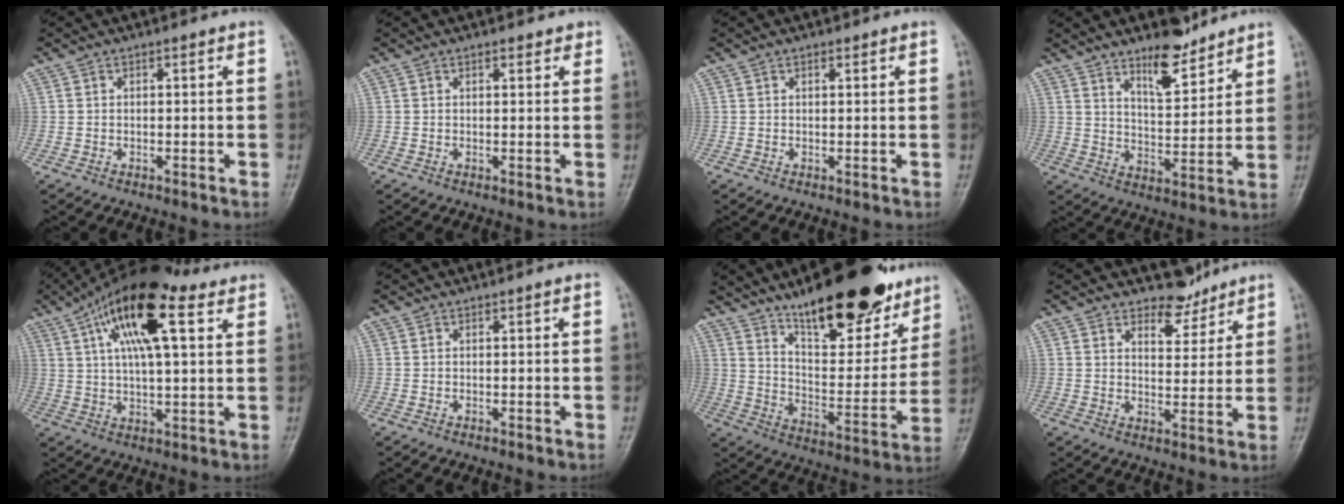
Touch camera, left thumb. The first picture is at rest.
{"total": 1.8, "force": [1.4, 0.9, 0.7], "torque": [0.001, -0.006, 0.014]}
{"total": 0.7, "force": [0.6, 0.3, 0.3], "torque": [-0.006, -0.004, 0.008]}
{"total": 9.5, "force": [7.3, 3.1, 5.2], "torque": [-0.066, -0.062, 0.126]}
{"total": 17.5, "force": [8.3, 6.1, 14.1], "torque": [-0.224, 0.000, 0.138]}
{"total": 0.5, "force": [0.5, 0.0, 0.1], "torque": [-0.006, 0.009, 0.012]}
{"total": 24.4, "force": [17.1, 8.3, 15.2], "torque": [-0.179, -0.080, 0.270]}
{"total": 5.6, "force": [4.9, 2.5, 1.1], "torque": [0.010, -0.041, 0.084]}